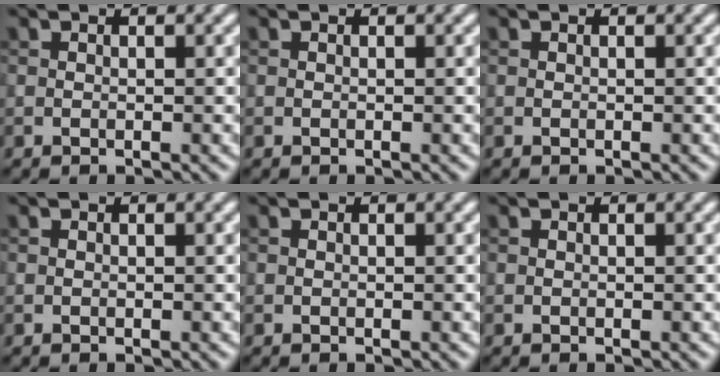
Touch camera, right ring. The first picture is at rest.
{"total": 0.0}
{"total": 0.0}
{"total": 0.0}
{"total": 0.0}
{"total": 0.0}